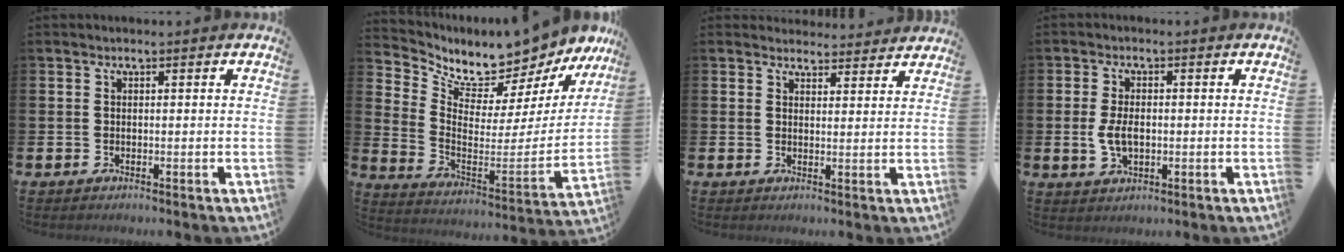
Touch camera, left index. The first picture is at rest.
{"total": 7.7, "force": [7.2, 2.7, 0.8], "torque": [-0.051, -0.074, 0.119]}
{"total": 3.4, "force": [3.3, 0.8, -0.2], "torque": [0.007, -0.021, 0.058]}
{"total": 4.0, "force": [-0.2, 2.3, 3.2], "torque": [-0.058, 0.001, -0.009]}